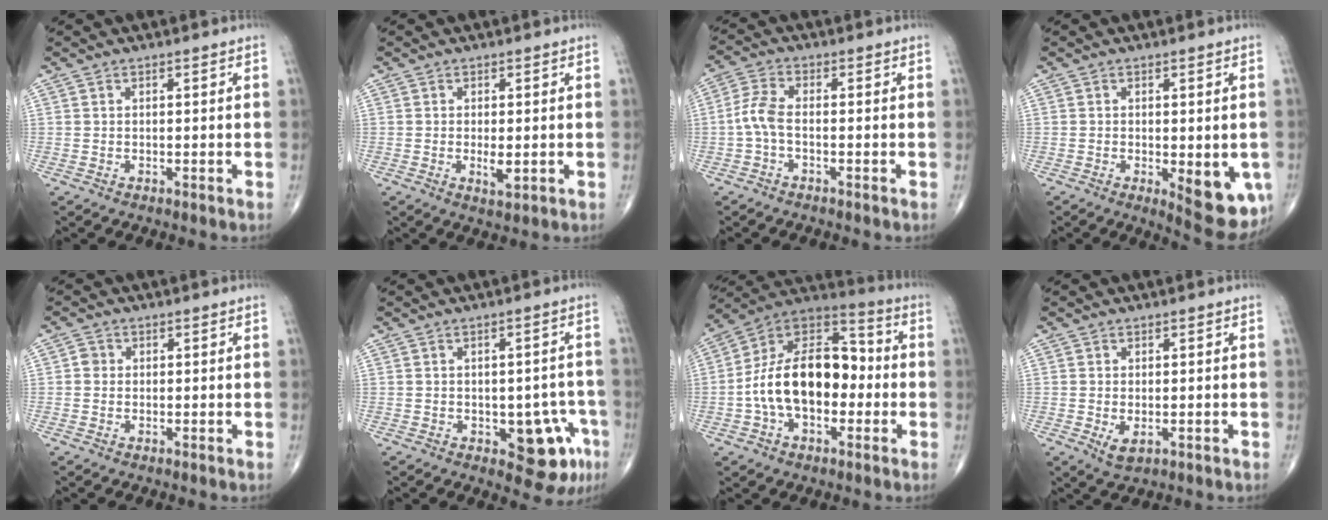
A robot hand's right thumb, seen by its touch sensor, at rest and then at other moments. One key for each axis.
{"total": 2.6, "fx": -0.3, "fy": 1.0, "fz": 2.4, "tx": -0.046, "ty": -0.007, "tz": -0.005}
{"total": 4.4, "fx": -1.2, "fy": 1.8, "fz": 3.8, "tx": -0.092, "ty": 0.013, "tz": -0.032}
{"total": 9.8, "fx": -2.5, "fy": 3.9, "fz": 8.6, "tx": -0.092, "ty": -0.016, "tz": -0.025}
{"total": 1.5, "fx": 0.0, "fy": 1.4, "fz": 0.5, "tx": -0.001, "ty": 0.003, "tz": -0.004}
{"total": 8.8, "fx": -3.3, "fy": 4.5, "fz": 6.7, "tx": -0.048, "ty": 0.015, "tz": -0.033}
{"total": 19.3, "fx": -2.1, "fy": 11.8, "fz": 15.1, "tx": -0.239, "ty": 0.047, "tz": -0.044}
{"total": 2.8, "fx": -0.6, "fy": 1.5, "fz": 2.3, "tx": -0.039, "ty": -0.005, "tz": -0.003}